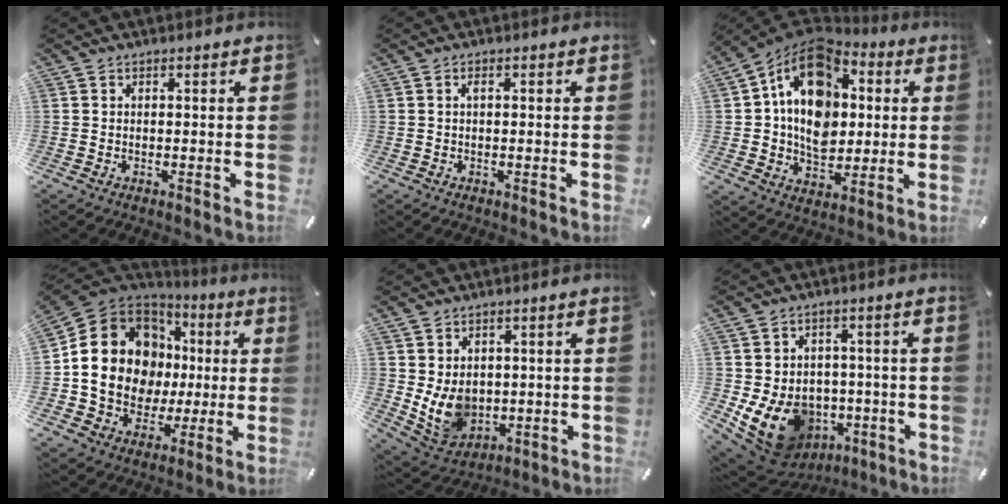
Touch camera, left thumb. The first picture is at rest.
{"total": 1.2, "force": [0.2, 0.6, 1.0], "torque": [-0.021, 0.004, 0.001]}
{"total": 16.7, "force": [2.6, 13.2, 9.9], "torque": [-0.169, -0.007, 0.046]}
{"total": 18.5, "force": [1.0, 15.9, 9.5], "torque": [-0.186, -0.014, 0.035]}
{"total": 9.5, "force": [1.0, 8.2, 4.7], "torque": [-0.111, -0.017, 0.023]}
{"total": 13.8, "force": [-3.5, 11.4, 6.9], "torque": [-0.147, -0.002, -0.051]}